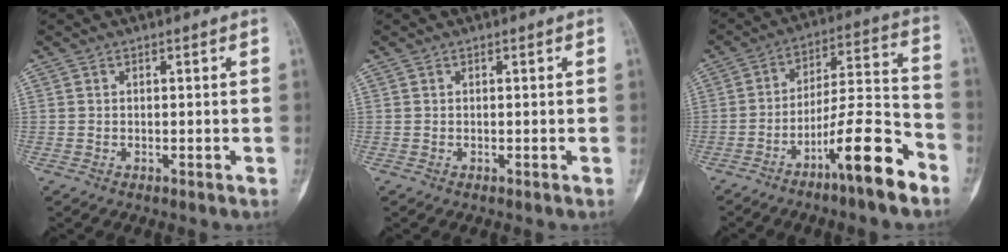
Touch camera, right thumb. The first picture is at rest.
{"total": 0.0}
{"total": 14.3, "force": [-8.7, 2.2, 11.2], "torque": [-0.186, 0.071, -0.145]}